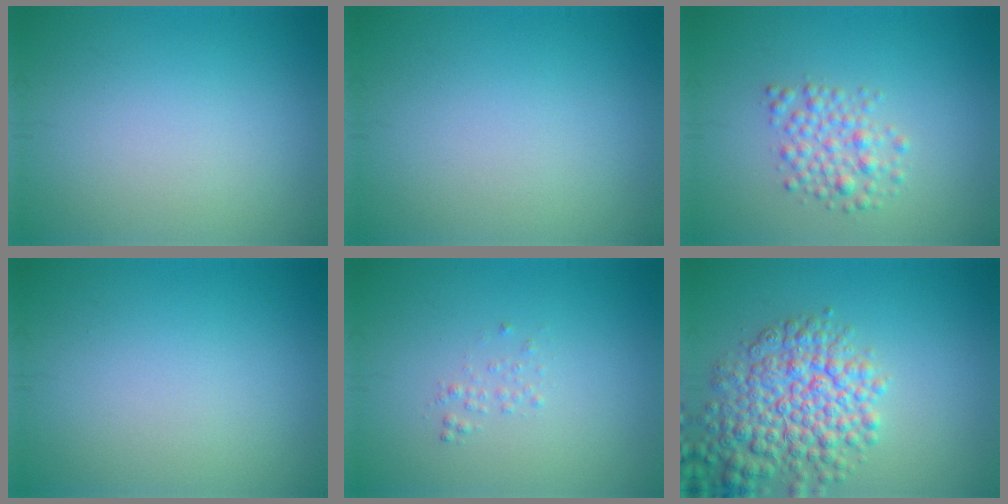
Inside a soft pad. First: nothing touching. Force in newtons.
{"total": 0.0}
{"total": 2.7, "press": 2.7, "slide": 0.1}
{"total": 0.0}
{"total": 0.7, "press": 0.7, "slide": 0.1}
{"total": 7.2, "press": 7.2, "slide": 0.3}